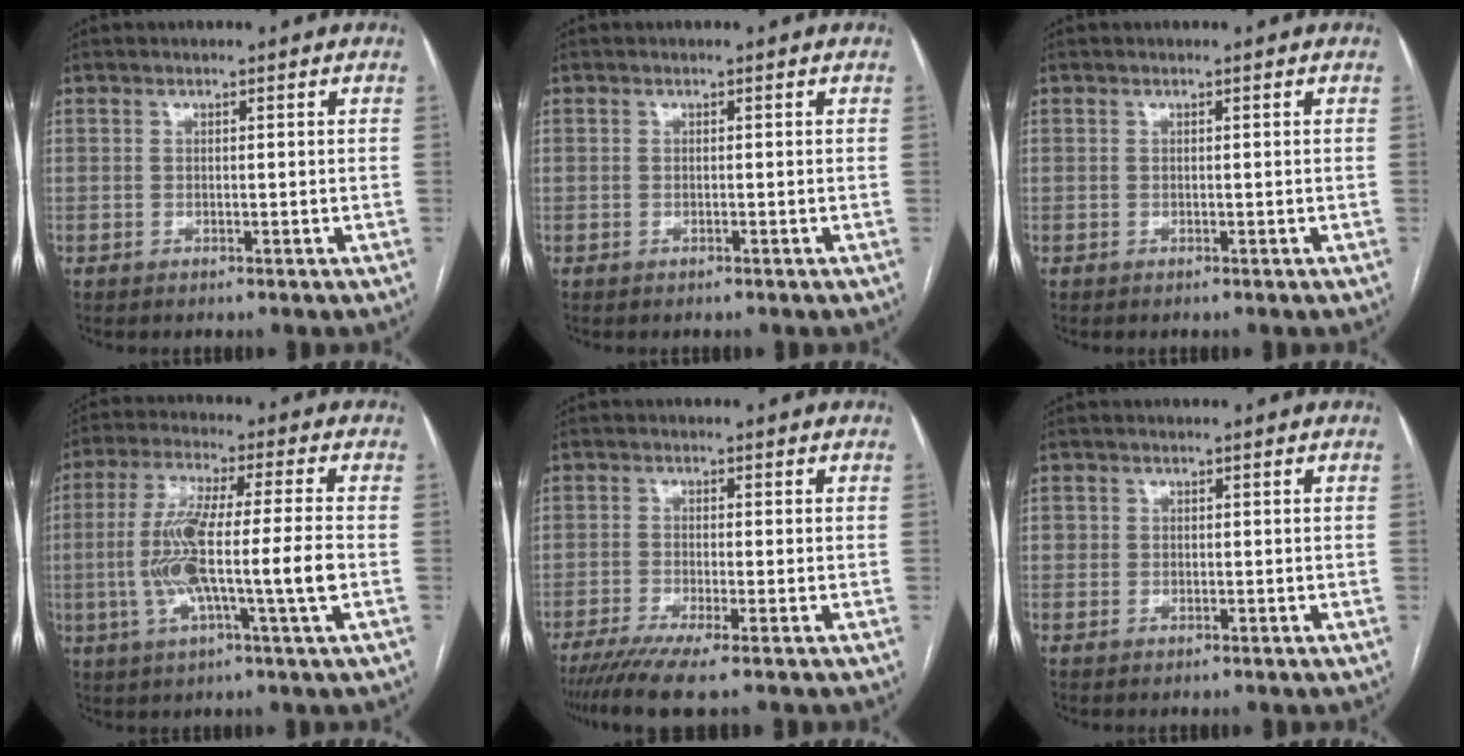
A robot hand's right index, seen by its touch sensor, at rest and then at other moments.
{"total": 0.0}
{"total": 0.0}
{"total": 13.3, "force": [-2.0, 0.2, 13.1], "torque": [-0.255, 0.002, -0.042]}
{"total": 6.4, "force": [-4.7, -0.6, 4.3], "torque": [-0.068, -0.016, -0.082]}
{"total": 1.1, "force": [0.1, 1.0, 0.2], "torque": [0.006, 0.003, -0.001]}